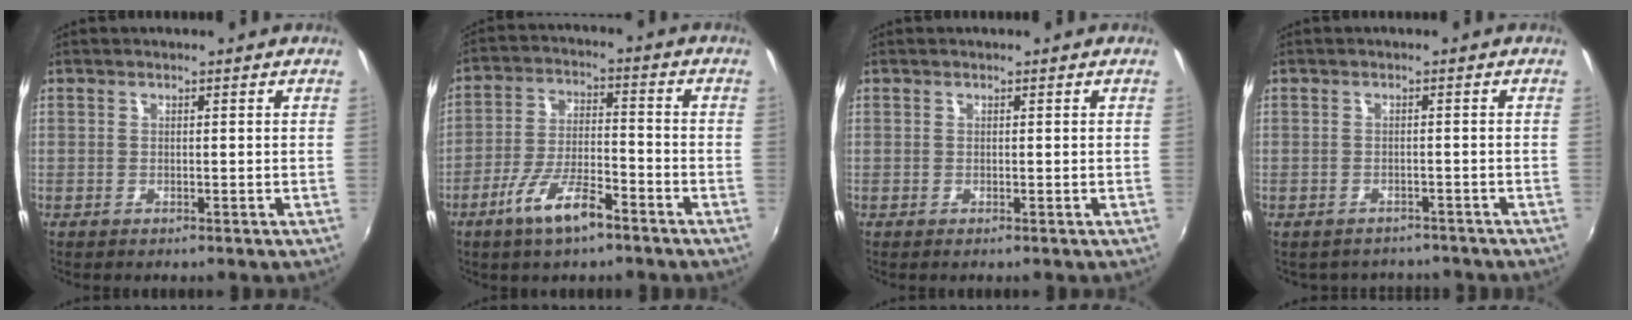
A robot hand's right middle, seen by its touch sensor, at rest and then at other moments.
{"total": 9.9, "force": [-6.3, 2.7, 7.1], "torque": [-0.145, -0.005, -0.114]}
{"total": 0.0}
{"total": 5.3, "force": [-4.6, 2.4, 0.8], "torque": [-0.022, -0.009, -0.063]}